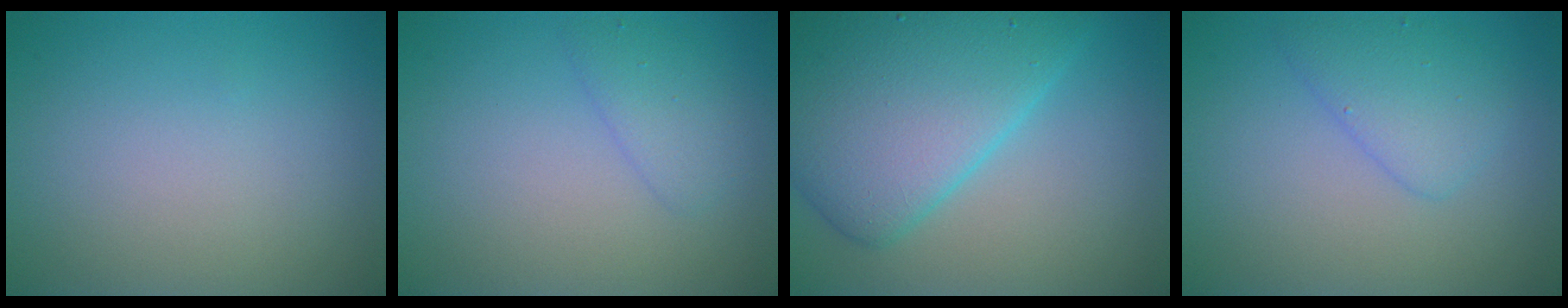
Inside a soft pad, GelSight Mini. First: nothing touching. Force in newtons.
{"total": 1.9, "press": 1.9, "slide": 0.1}
{"total": 9.6, "press": 9.6, "slide": 0.4}
{"total": 2.7, "press": 2.7, "slide": 0.3}